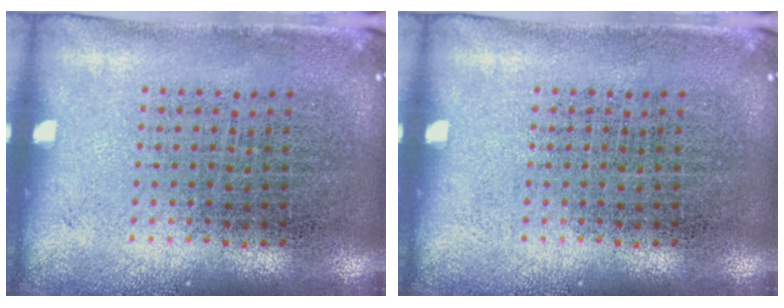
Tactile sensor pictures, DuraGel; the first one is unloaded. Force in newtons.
{"total": 0.0}